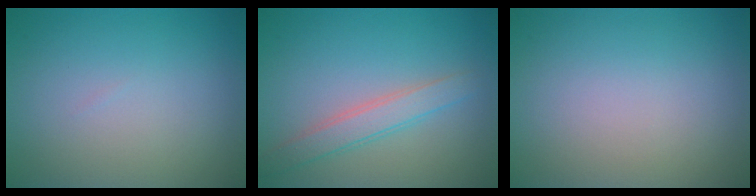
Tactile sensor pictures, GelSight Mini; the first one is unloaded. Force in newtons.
{"total": 2.5, "press": 2.5, "slide": 0.1}
{"total": 0.0}